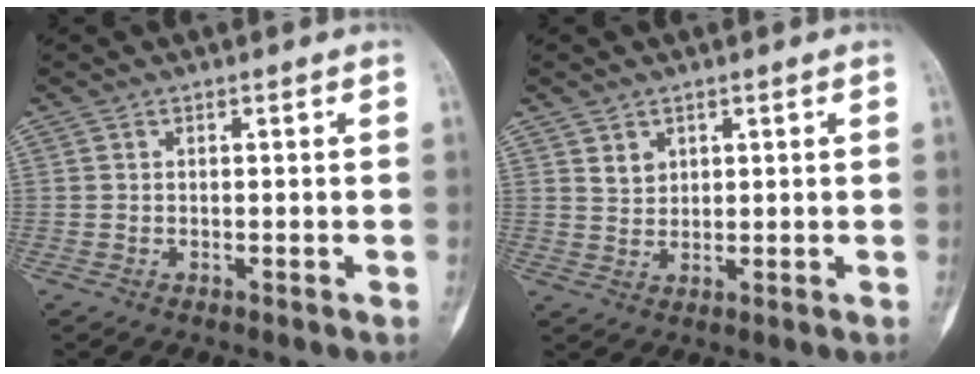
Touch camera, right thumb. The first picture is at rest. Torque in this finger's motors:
{"motor_torque": [-0.13, 0.10, -0.04, 0.03, 0.01]}